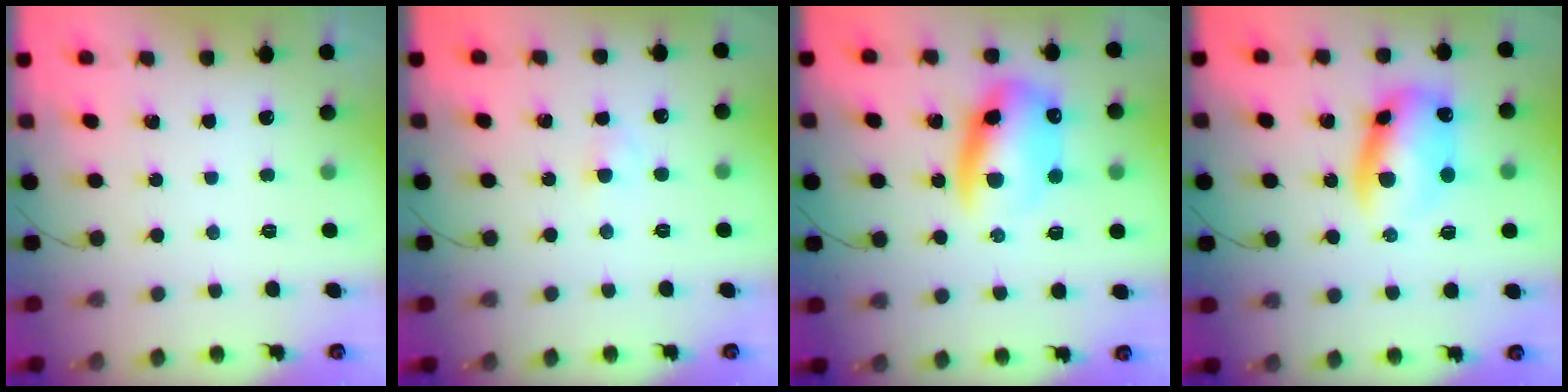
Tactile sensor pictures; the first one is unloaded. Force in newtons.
{"total": 1.8, "press": 1.6, "slide": 0.9}
{"total": 13.5, "press": 13.2, "slide": 3.0}
{"total": 10.9, "press": 10.7, "slide": 1.7}